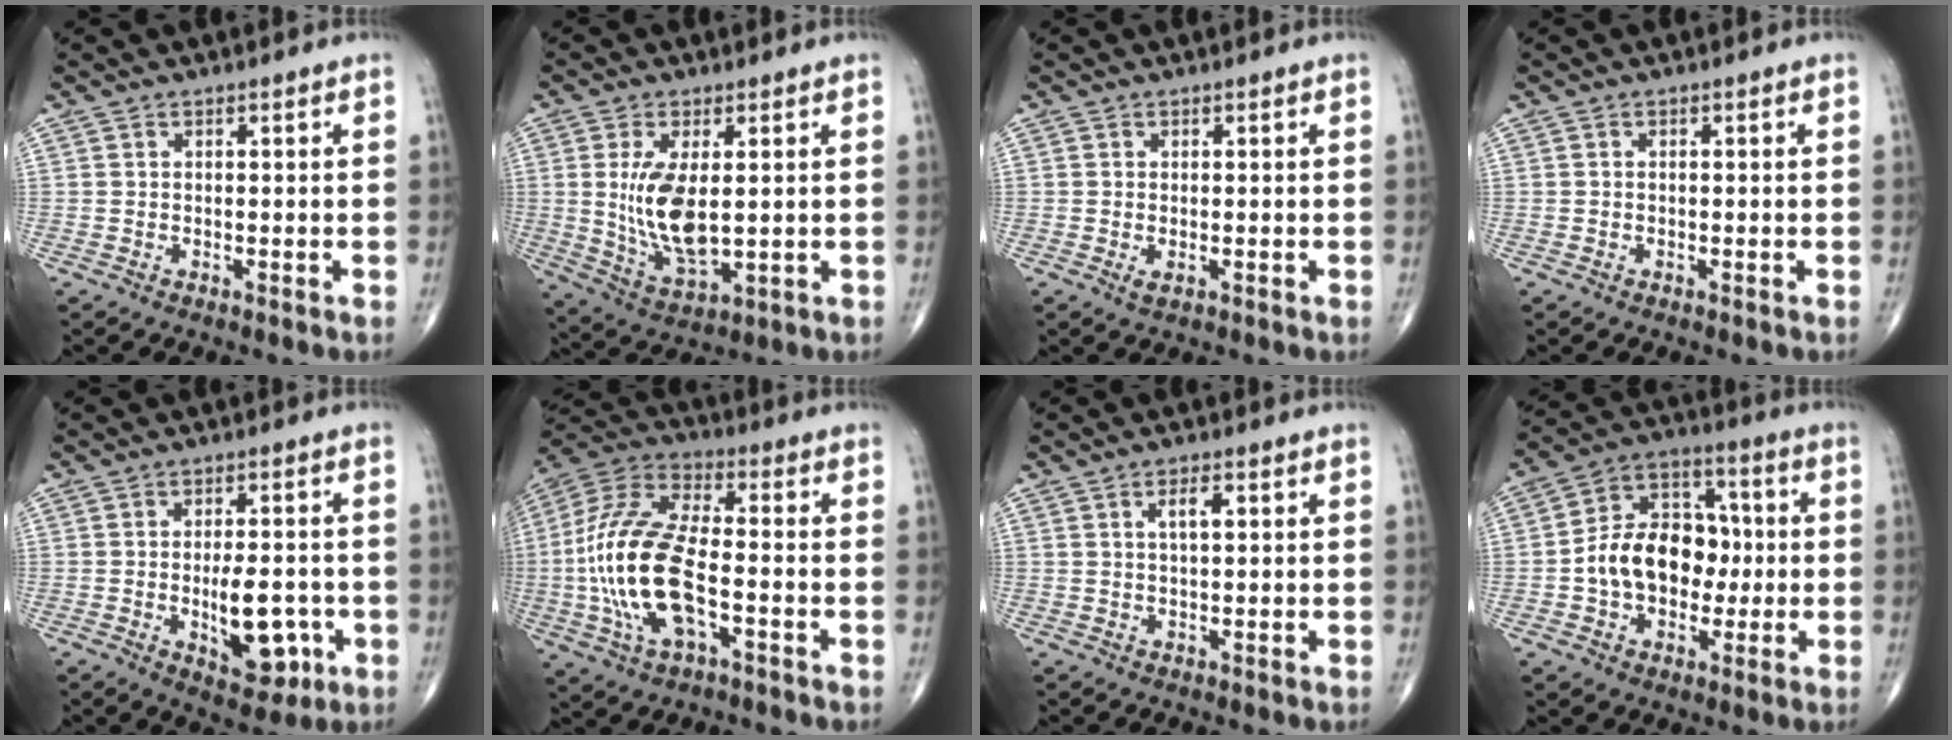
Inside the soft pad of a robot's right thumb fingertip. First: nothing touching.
{"total": 11.6, "force": [1.1, 5.2, 10.3], "torque": [-0.198, -0.022, 0.034]}
{"total": 1.3, "force": [-0.3, 0.6, 1.0], "torque": [-0.021, -0.004, -0.004]}
{"total": 0.0}
{"total": 10.8, "force": [-2.6, 5.2, 9.1], "torque": [-0.110, 0.005, -0.027]}
{"total": 20.5, "force": [-3.6, 9.3, 17.9], "torque": [-0.391, 0.023, -0.066]}
{"total": 3.5, "force": [1.0, 1.4, 3.1], "torque": [-0.053, 0.002, 0.017]}
{"total": 16.5, "force": [-1.4, 12.1, 11.1], "torque": [-0.142, 0.041, -0.026]}